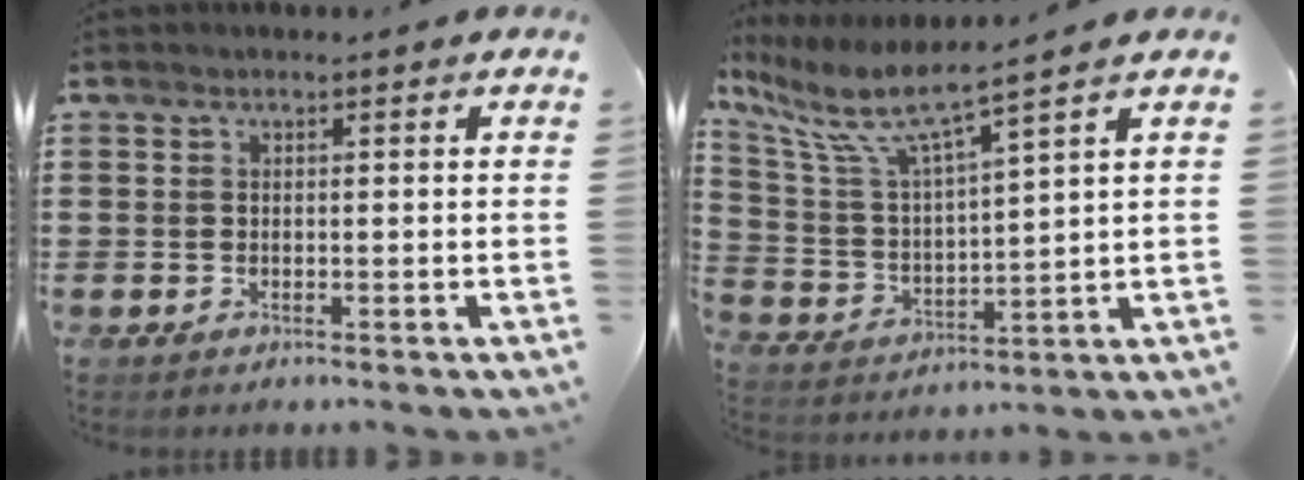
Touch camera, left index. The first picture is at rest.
{"total": 6.6, "force": [5.0, 0.8, 4.3], "torque": [-0.111, -0.035, 0.078]}